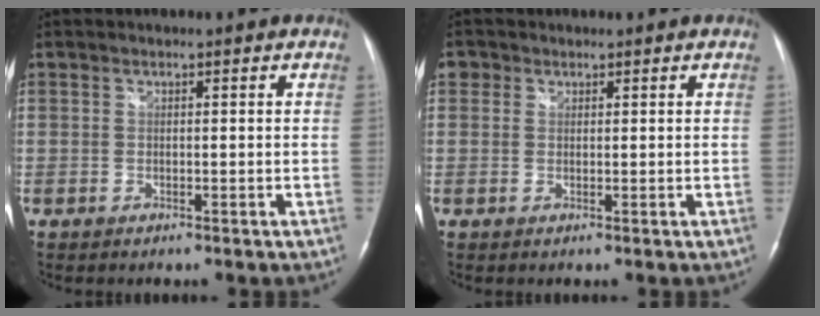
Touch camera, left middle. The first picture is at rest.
{"total": 1.8, "force": [0.9, 1.6, 0.2], "torque": [0.007, 0.005, 0.010]}